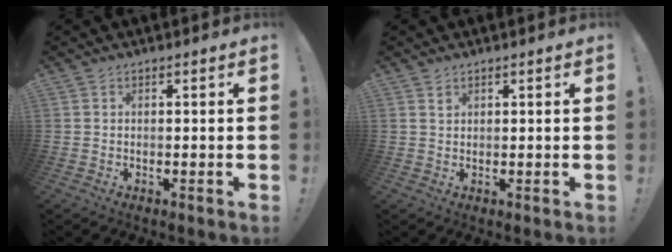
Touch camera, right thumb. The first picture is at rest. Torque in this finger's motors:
{"motor_torque": [-0.11, -0.13, 0.01, -0.10, 0.00]}